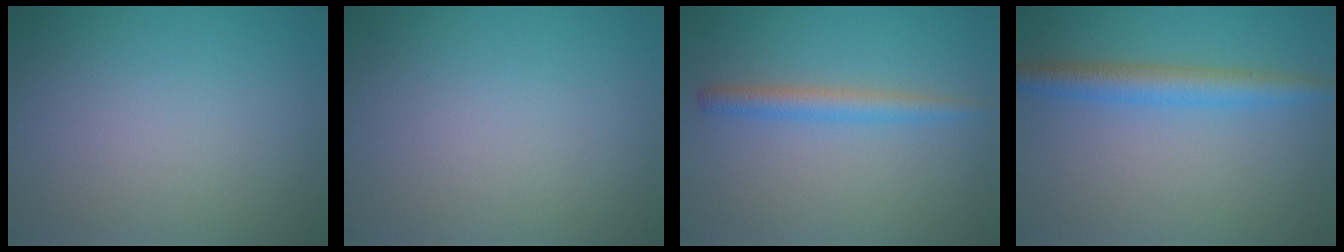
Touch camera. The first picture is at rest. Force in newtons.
{"total": 0.0}
{"total": 2.2, "press": 2.2, "slide": 0.2}
{"total": 3.5, "press": 3.5, "slide": 0.1}